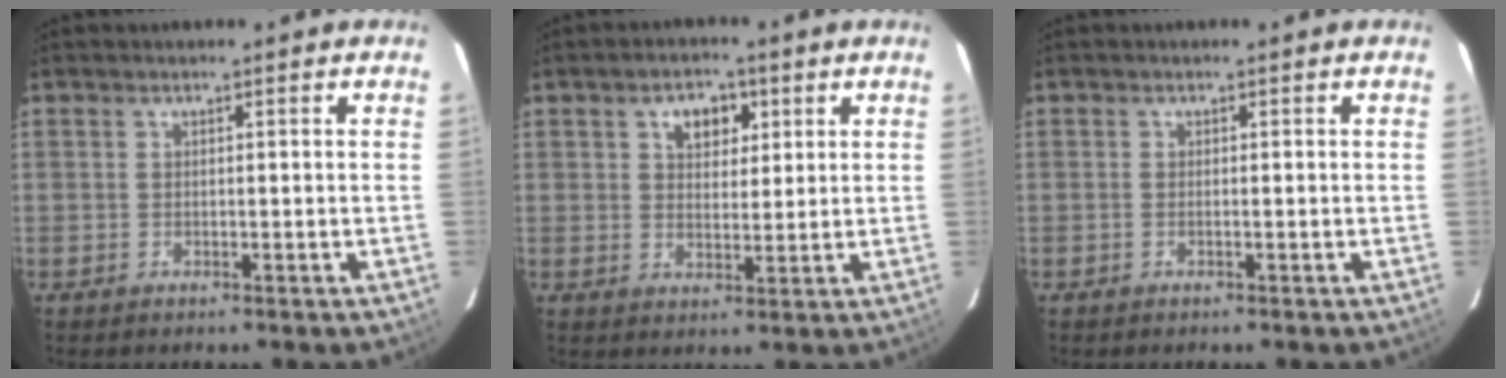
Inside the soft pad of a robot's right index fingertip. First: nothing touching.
{"total": 5.6, "force": [2.5, 3.7, 3.4], "torque": [-0.051, 0.014, 0.043]}
{"total": 0.0}